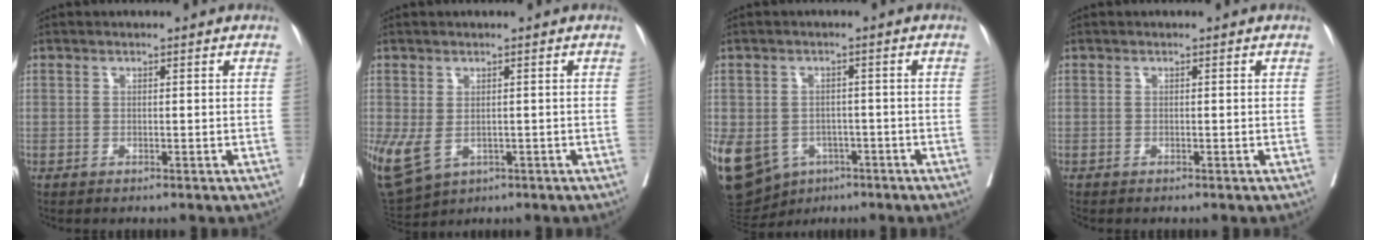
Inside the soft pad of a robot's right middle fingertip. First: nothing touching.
{"total": 12.5, "force": [-3.7, 8.9, 7.9], "torque": [-0.212, -0.015, -0.044]}
{"total": 25.0, "force": [-10.2, 19.9, 11.2], "torque": [-0.370, -0.016, -0.141]}
{"total": 0.0}